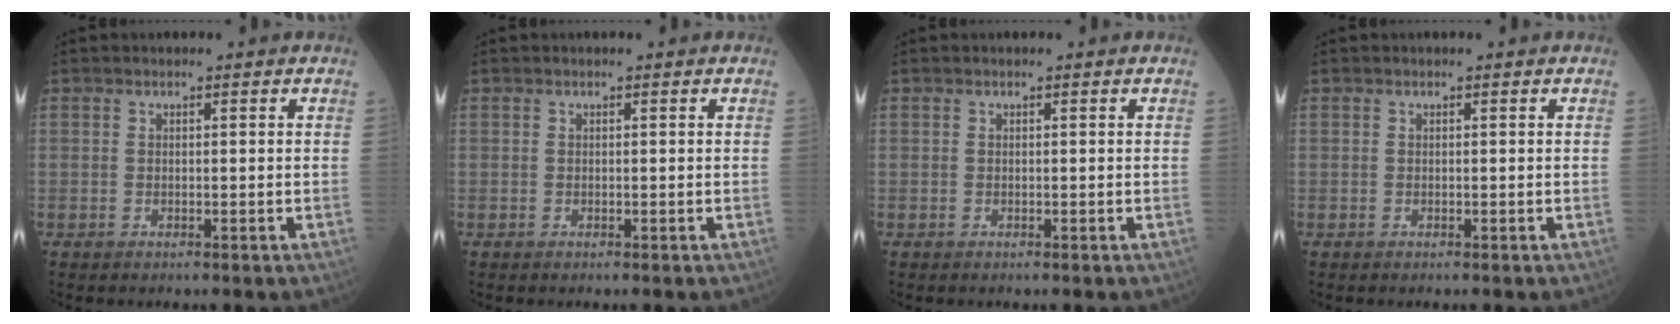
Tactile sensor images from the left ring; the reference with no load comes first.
{"total": 0.0}
{"total": 0.0}
{"total": 0.0}